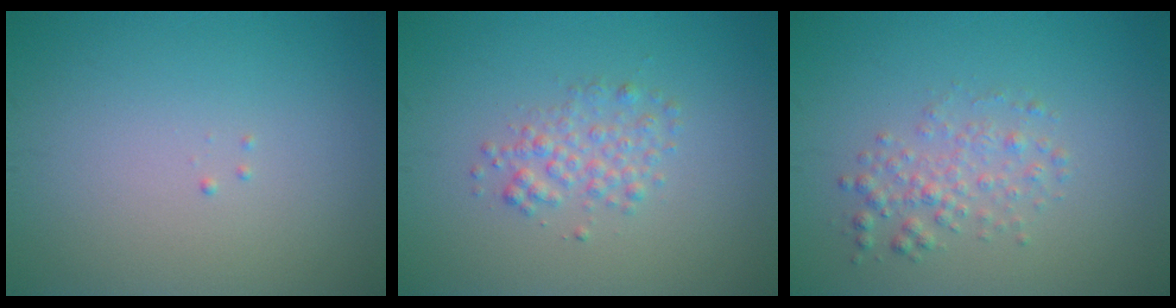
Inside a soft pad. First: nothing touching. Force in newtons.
{"total": 2.1, "press": 2.1, "slide": 0.1}
{"total": 2.2, "press": 2.2, "slide": 0.0}